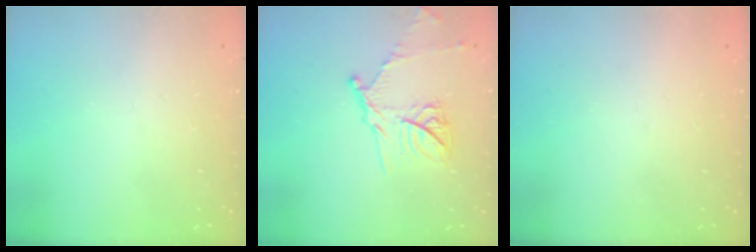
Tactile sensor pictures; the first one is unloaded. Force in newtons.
{"total": 13.6, "press": 13.6, "slide": 1.1}
{"total": 1.5, "press": 1.5, "slide": 0.1}